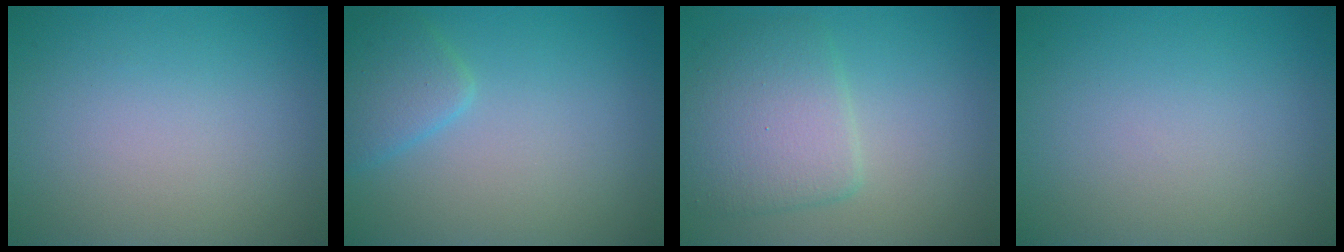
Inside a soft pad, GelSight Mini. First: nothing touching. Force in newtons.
{"total": 2.6, "press": 2.6, "slide": 0.1}
{"total": 4.8, "press": 4.8, "slide": 0.1}
{"total": 0.0}